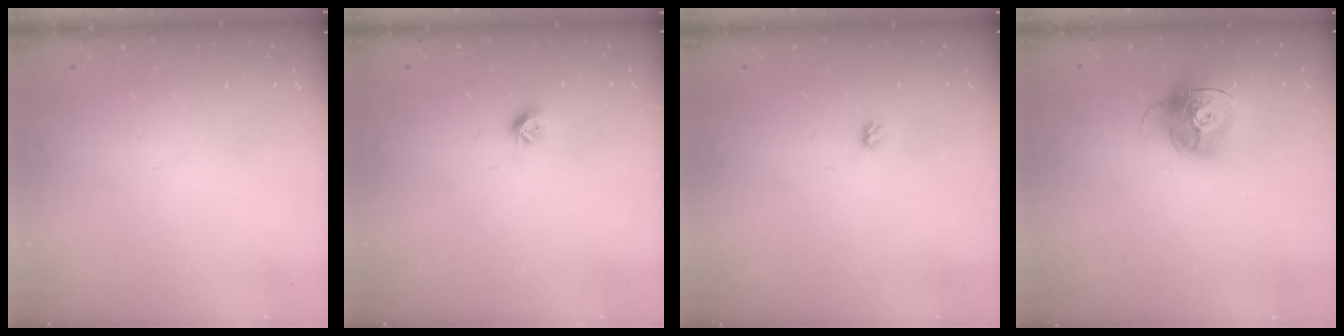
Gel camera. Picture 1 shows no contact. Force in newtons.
{"total": 6.0, "press": 6.0, "slide": 0.7}
{"total": 2.9, "press": 2.9, "slide": 0.5}
{"total": 14.9, "press": 14.9, "slide": 1.6}